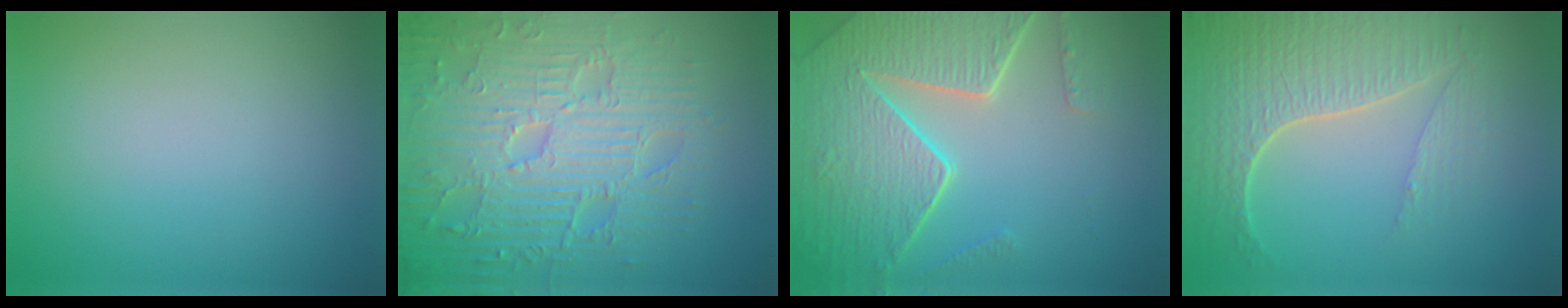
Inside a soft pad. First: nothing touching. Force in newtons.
{"total": 9.4, "press": 6.9, "slide": 6.4}
{"total": 8.1, "press": 5.9, "slide": 5.5}
{"total": 5.9, "press": 4.8, "slide": 3.4}